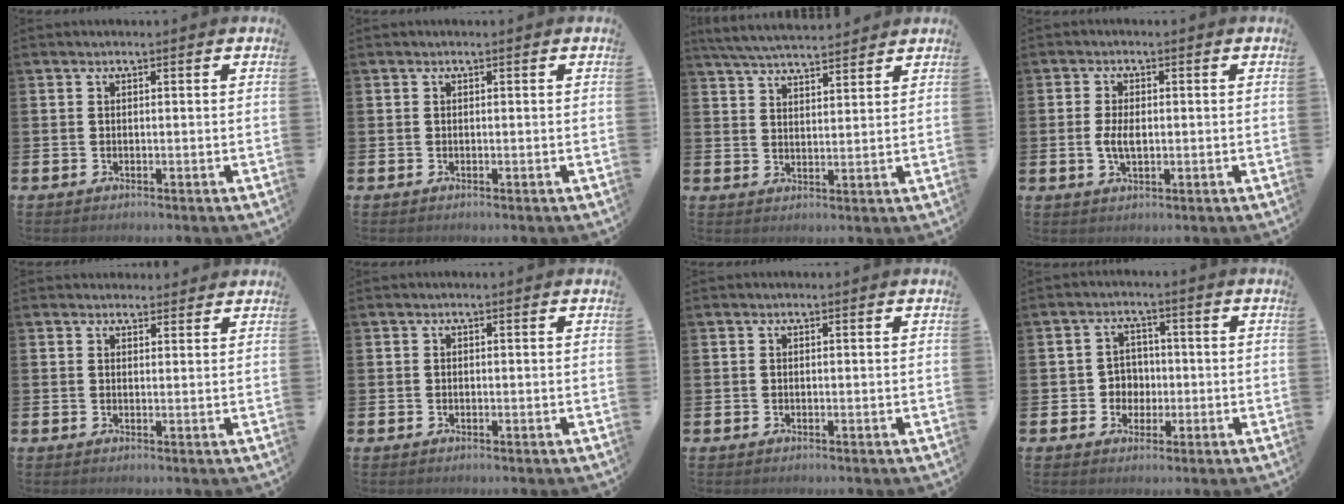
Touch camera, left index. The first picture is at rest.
{"total": 0.0}
{"total": 5.3, "force": [5.2, 0.5, 0.9], "torque": [-0.036, -0.022, 0.095]}
{"total": 3.3, "force": [-0.1, 1.7, 2.8], "torque": [-0.040, -0.001, -0.006]}
{"total": 2.1, "force": [2.0, 0.7, -0.1], "torque": [0.005, -0.006, 0.036]}
{"total": 0.0}
{"total": 0.0}
{"total": 3.4, "force": [-0.3, 3.3, 0.8], "torque": [-0.015, 0.003, -0.016]}